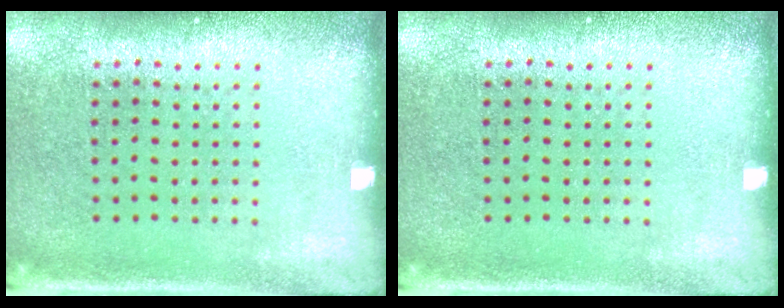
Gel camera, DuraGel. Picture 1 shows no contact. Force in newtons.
{"total": 0.0}